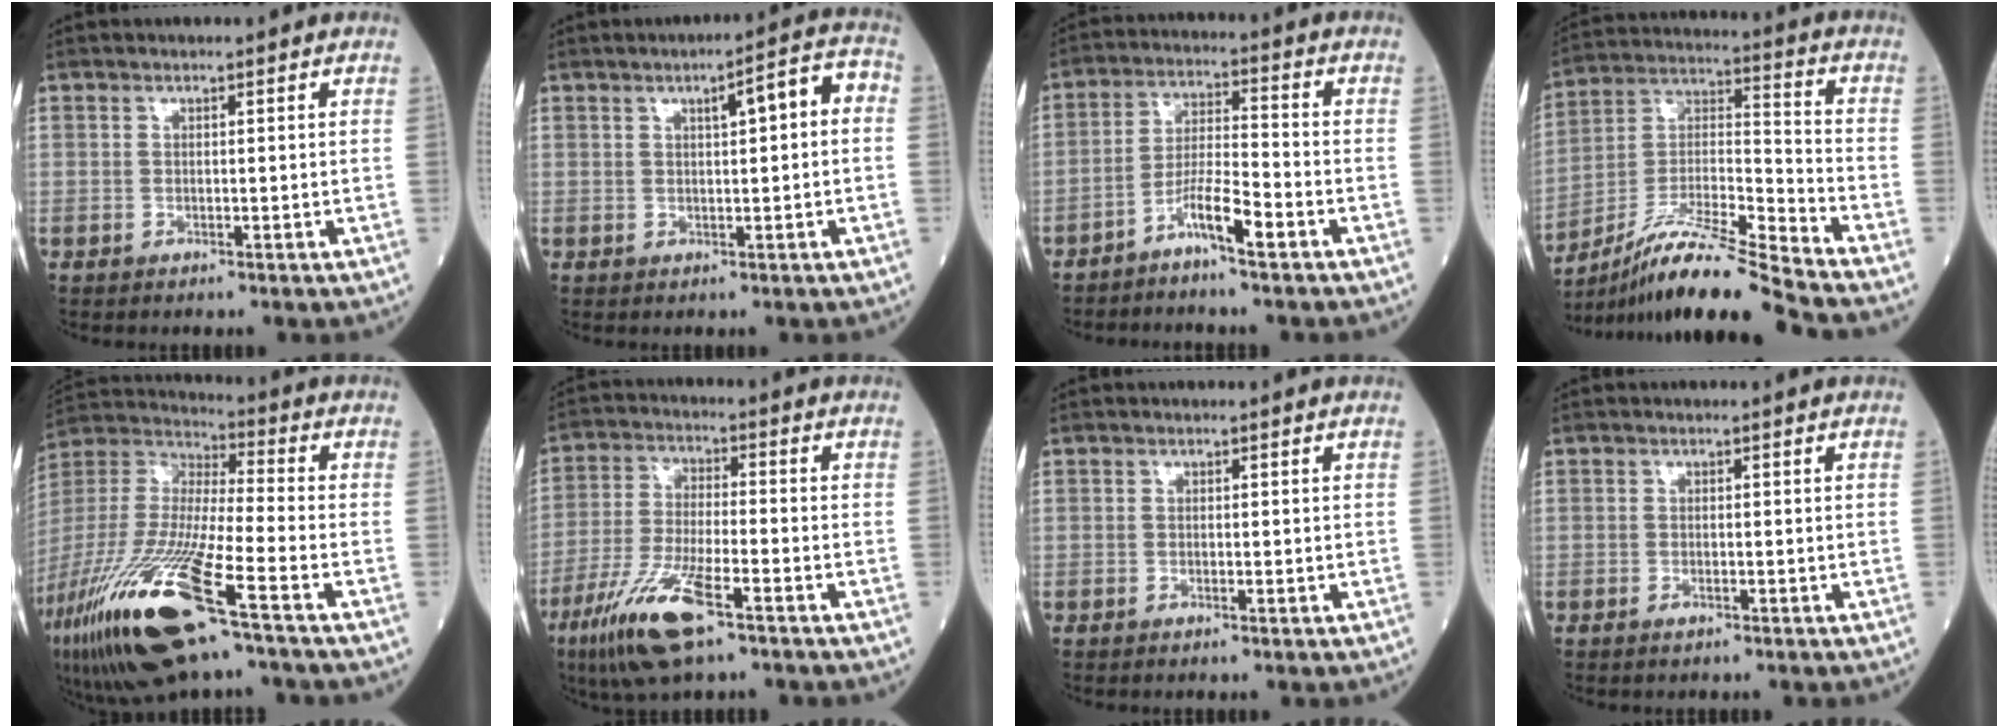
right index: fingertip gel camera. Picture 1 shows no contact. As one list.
[{"total": 5.5, "force": [0.9, 1.1, 5.4], "torque": [-0.075, 0.027, 0.010]}, {"total": 6.1, "force": [-4.2, 0.3, 4.5], "torque": [-0.087, 0.007, -0.081]}, {"total": 17.0, "force": [-14.7, -1.3, 8.5], "torque": [-0.164, 0.003, -0.266]}, {"total": 26.0, "force": [-14.5, 4.1, 21.1], "torque": [-0.493, -0.065, -0.276]}, {"total": 11.9, "force": [-6.9, 1.8, 9.6], "torque": [-0.202, -0.028, -0.127]}, {"total": 0.5, "force": [-0.2, 0.0, 0.5], "torque": [-0.006, -0.001, -0.002]}, {"total": 0.9, "force": [-0.5, 0.3, 0.7], "torque": [-0.015, -0.001, -0.007]}]